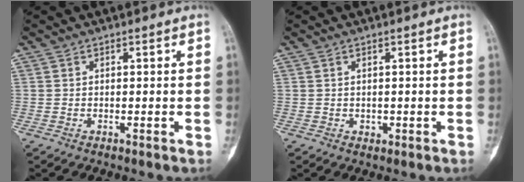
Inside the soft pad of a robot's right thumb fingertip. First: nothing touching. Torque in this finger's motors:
{"motor_torque": [-0.35, 0.13, 0.22, -0.02, 0.02]}